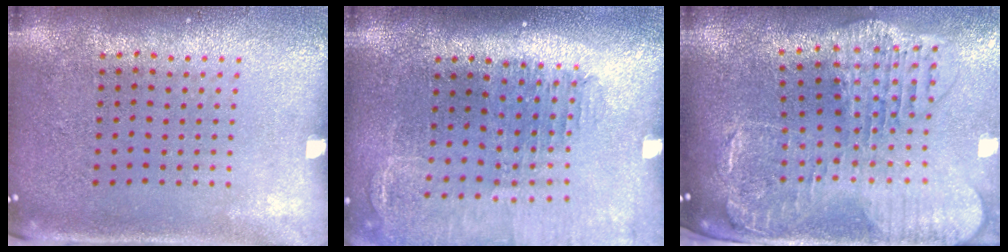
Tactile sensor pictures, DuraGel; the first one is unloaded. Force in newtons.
{"total": 1.4, "press": 1.4, "slide": 0.2}
{"total": 2.5, "press": 2.2, "slide": 1.2}